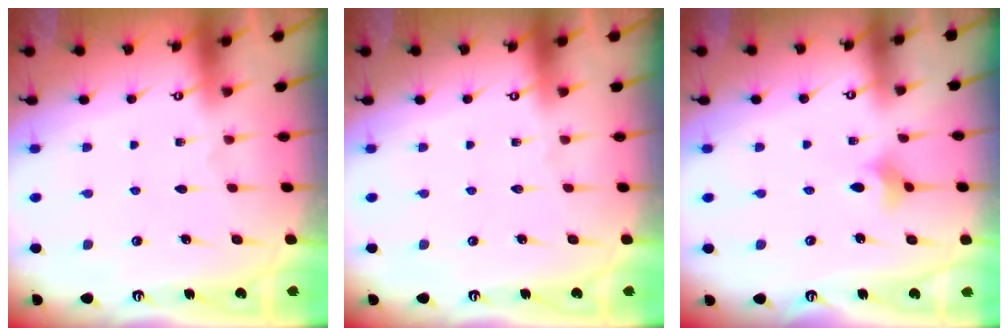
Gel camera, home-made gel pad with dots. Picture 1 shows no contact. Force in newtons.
{"total": 0.0}
{"total": 3.3, "press": 3.3, "slide": 0.5}